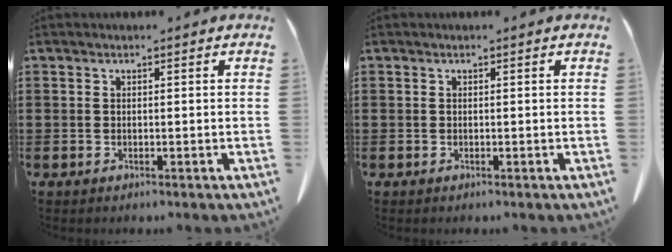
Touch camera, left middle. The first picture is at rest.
{"total": 0.0}